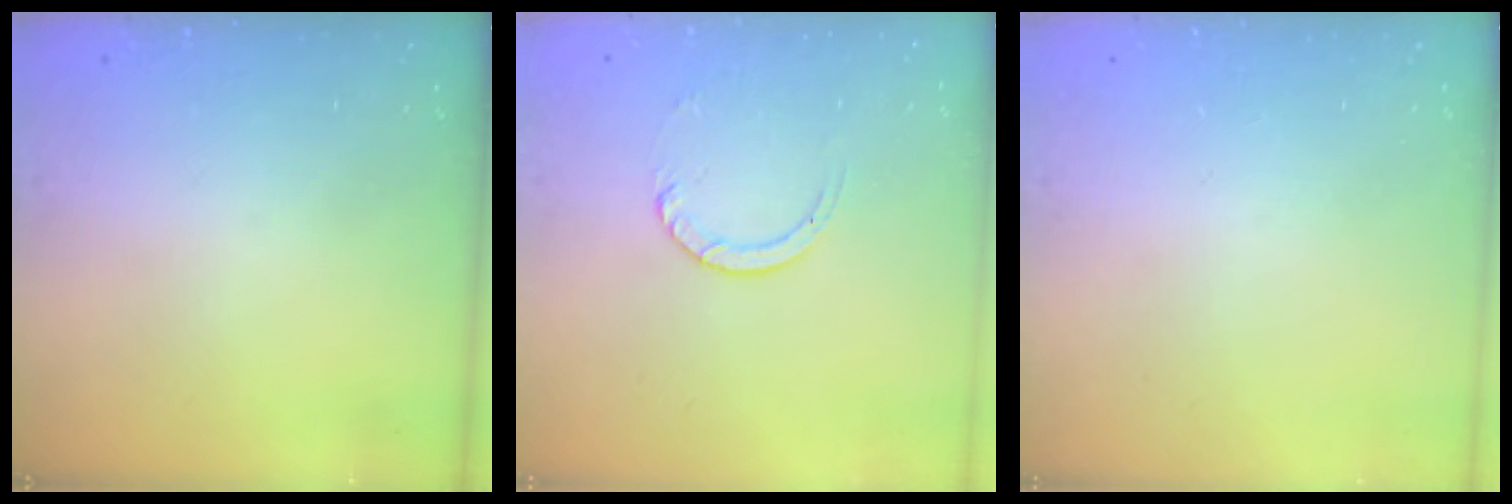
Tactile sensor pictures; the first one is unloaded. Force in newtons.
{"total": 3.9, "press": 3.9, "slide": 0.4}
{"total": 0.0}